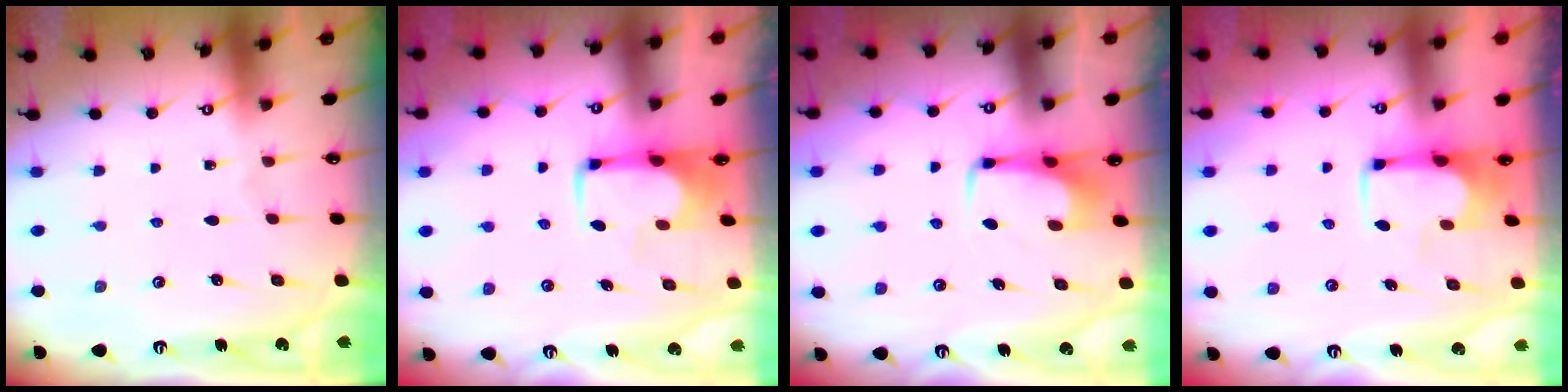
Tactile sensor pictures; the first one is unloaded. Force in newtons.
{"total": 1.7, "press": 1.6, "slide": 0.4}
{"total": 2.9, "press": 2.8, "slide": 0.4}
{"total": 3.2, "press": 3.1, "slide": 0.6}